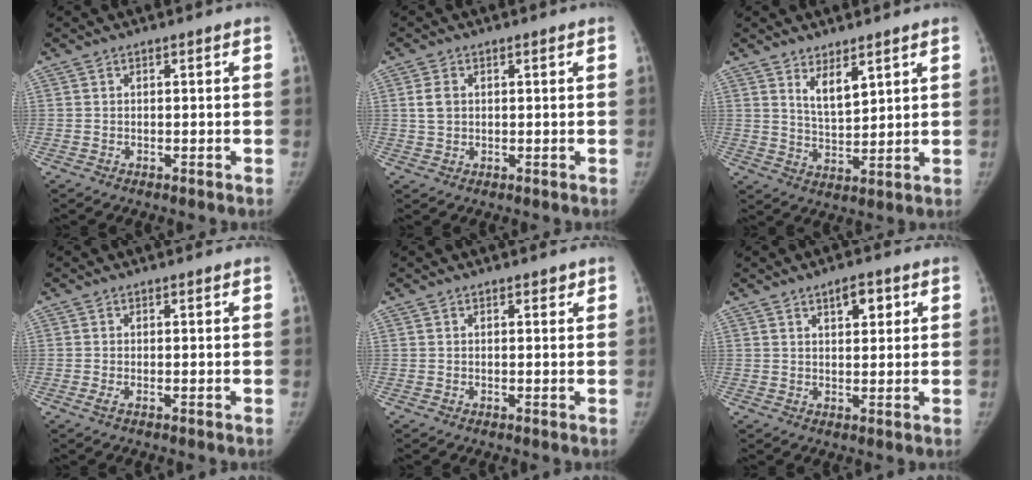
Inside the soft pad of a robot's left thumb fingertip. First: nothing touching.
{"total": 2.9, "force": [0.7, 2.2, 1.8], "torque": [-0.032, 0.000, 0.014]}
{"total": 5.8, "force": [3.5, 2.2, 4.1], "torque": [-0.059, -0.037, 0.069]}
{"total": 0.8, "force": [-0.2, 0.1, 0.8], "torque": [-0.016, -0.002, -0.005]}
{"total": 1.0, "force": [0.7, 0.6, 0.3], "torque": [0.005, -0.003, 0.005]}
{"total": 4.2, "force": [2.1, 2.1, 3.0], "torque": [-0.029, -0.009, 0.030]}